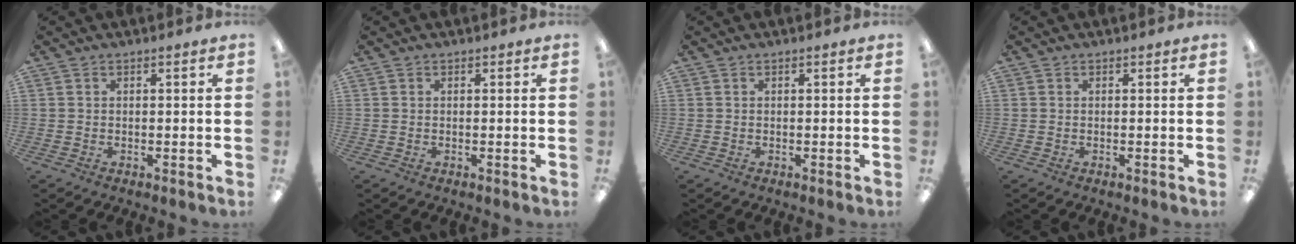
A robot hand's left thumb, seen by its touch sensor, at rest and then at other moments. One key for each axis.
{"total": 0.0}
{"total": 0.0}
{"total": 0.0}